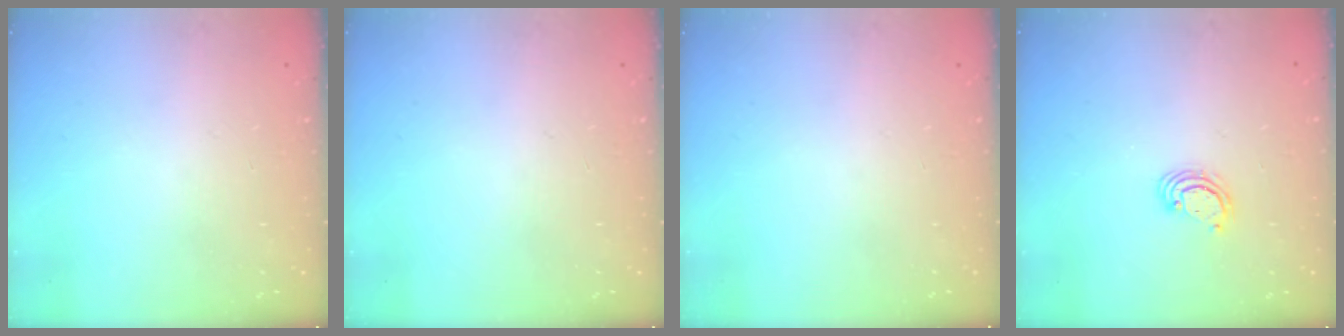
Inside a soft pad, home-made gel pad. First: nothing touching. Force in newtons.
{"total": 0.0}
{"total": 0.0}
{"total": 2.5, "press": 2.5, "slide": 0.2}